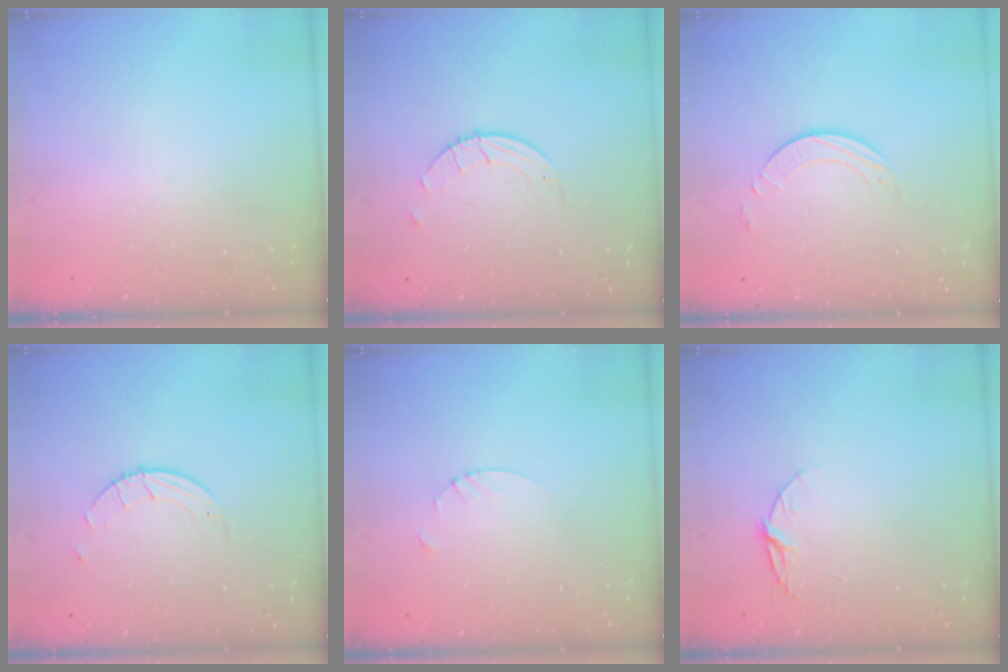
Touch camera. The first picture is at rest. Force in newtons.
{"total": 3.8, "press": 3.8, "slide": 0.3}
{"total": 2.7, "press": 2.7, "slide": 0.2}
{"total": 3.8, "press": 3.8, "slide": 0.3}
{"total": 2.7, "press": 2.7, "slide": 0.3}
{"total": 5.3, "press": 5.3, "slide": 0.5}